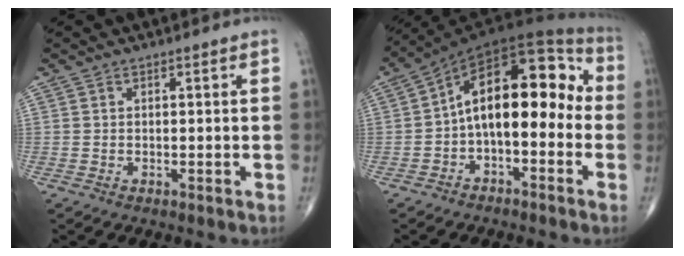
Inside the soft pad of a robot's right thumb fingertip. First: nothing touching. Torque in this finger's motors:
{"motor_torque": [0.20, 1.05, 1.46, 0.59, 0.21]}